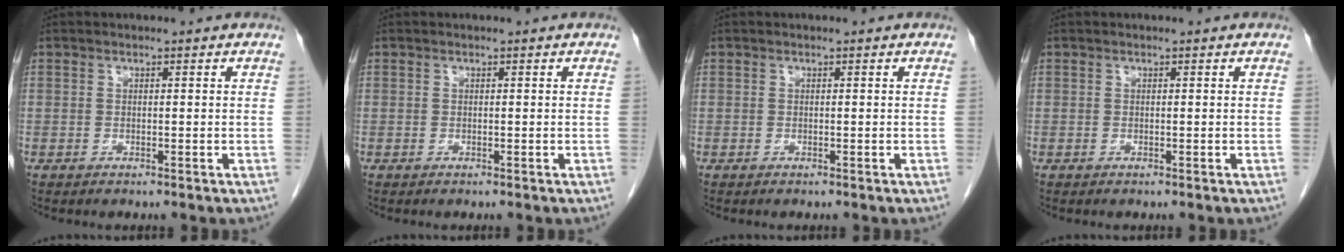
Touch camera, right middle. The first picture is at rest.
{"total": 0.0}
{"total": 0.0}
{"total": 0.0}